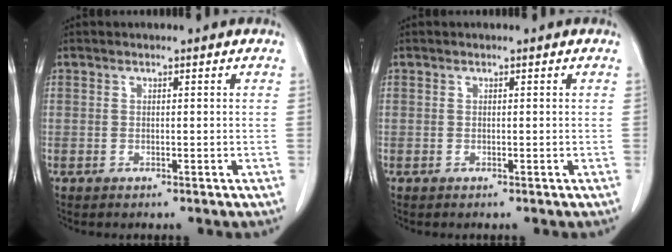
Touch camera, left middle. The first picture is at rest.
{"total": 0.0}